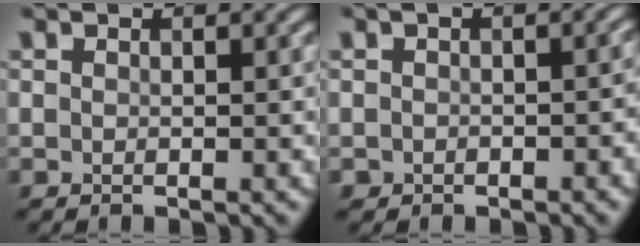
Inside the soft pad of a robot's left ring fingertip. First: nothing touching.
{"total": 3.1, "force": [-0.8, 2.1, 2.1], "torque": [-0.025, -0.005, -0.020]}